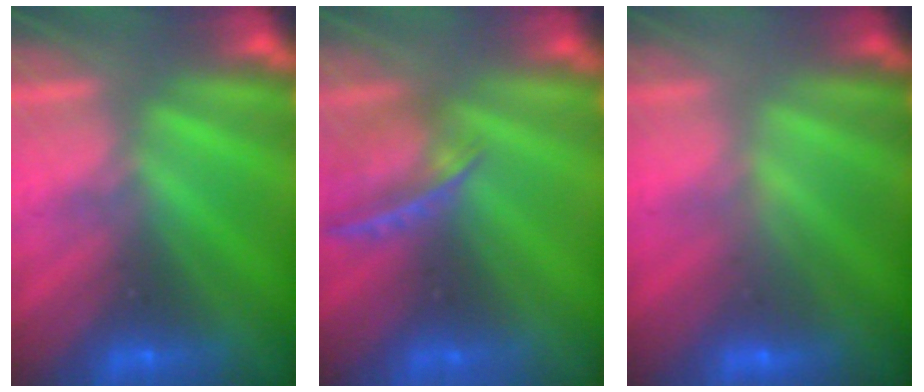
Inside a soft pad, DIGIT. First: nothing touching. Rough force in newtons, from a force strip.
{"total": 5.9}
{"total": 2.2}